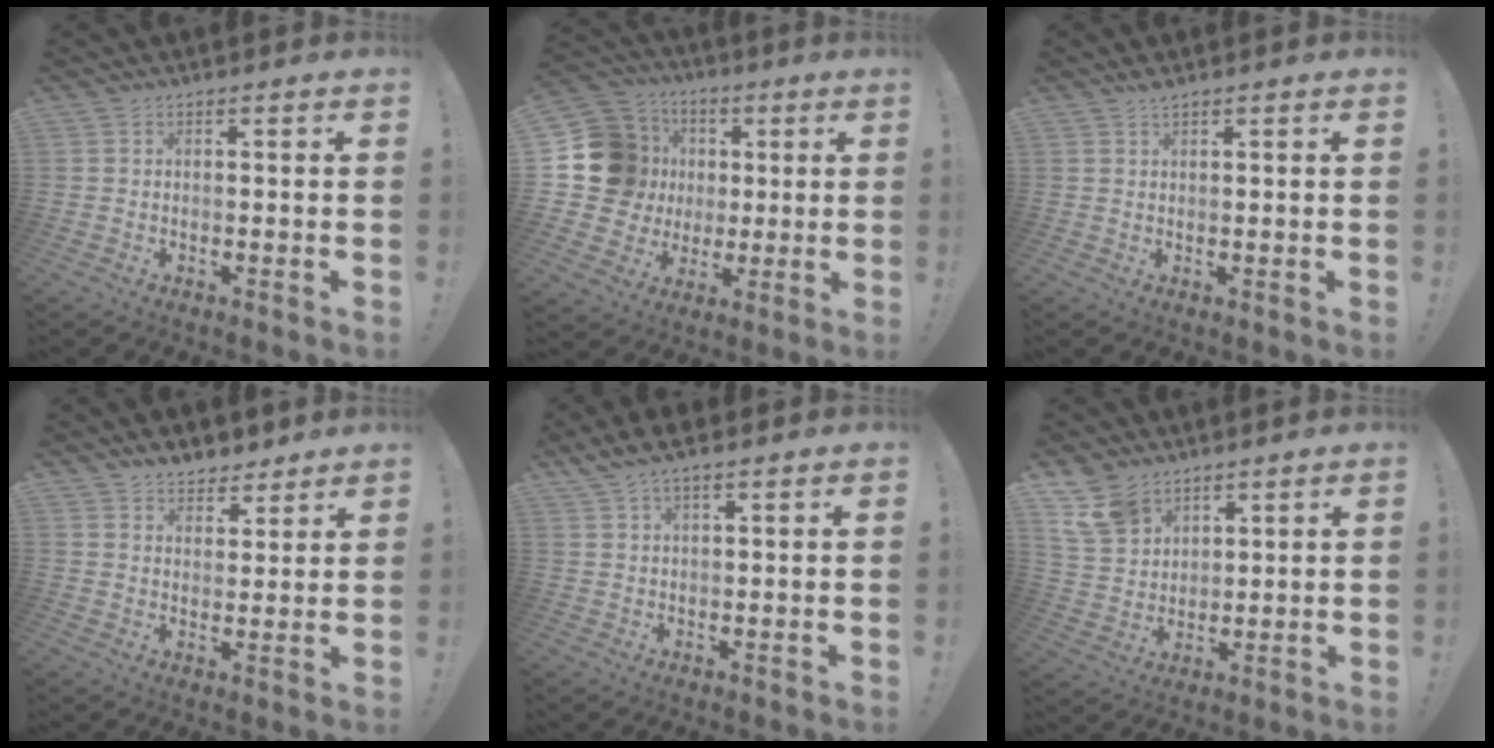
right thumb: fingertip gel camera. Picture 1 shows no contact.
{"total": 17.5, "force": [2.1, 16.2, 6.5], "torque": [-0.105, 0.007, 0.078]}
{"total": 1.5, "force": [1.3, -0.1, 0.9], "torque": [-0.011, -0.006, 0.021]}
{"total": 6.1, "force": [5.1, 3.2, 0.9], "torque": [-0.009, -0.040, 0.097]}
{"total": 4.7, "force": [3.5, 1.3, 2.9], "torque": [-0.051, -0.013, 0.064]}
{"total": 11.9, "force": [8.0, 7.6, 4.4], "torque": [-0.090, -0.041, 0.162]}